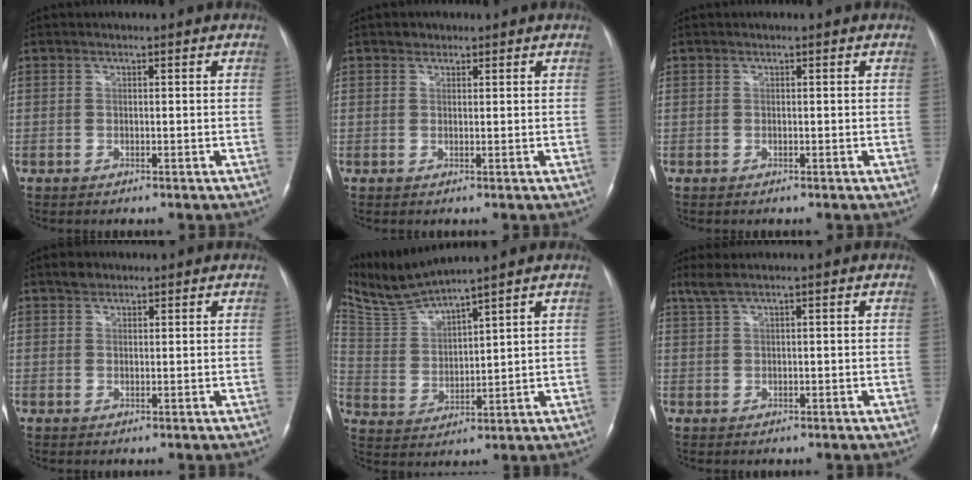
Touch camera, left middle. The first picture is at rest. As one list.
[{"total": 1.3, "force": [0.9, 0.9, 0.2], "torque": [0.002, 0.002, 0.009]}, {"total": 0.0}, {"total": 1.8, "force": [1.3, 1.2, 0.4], "torque": [-0.008, 0.006, 0.020]}, {"total": 8.1, "force": [7.7, -1.0, 2.3], "torque": [-0.070, 0.001, 0.170]}, {"total": 2.3, "force": [1.6, 0.0, 1.7], "torque": [-0.049, 0.018, 0.039]}]